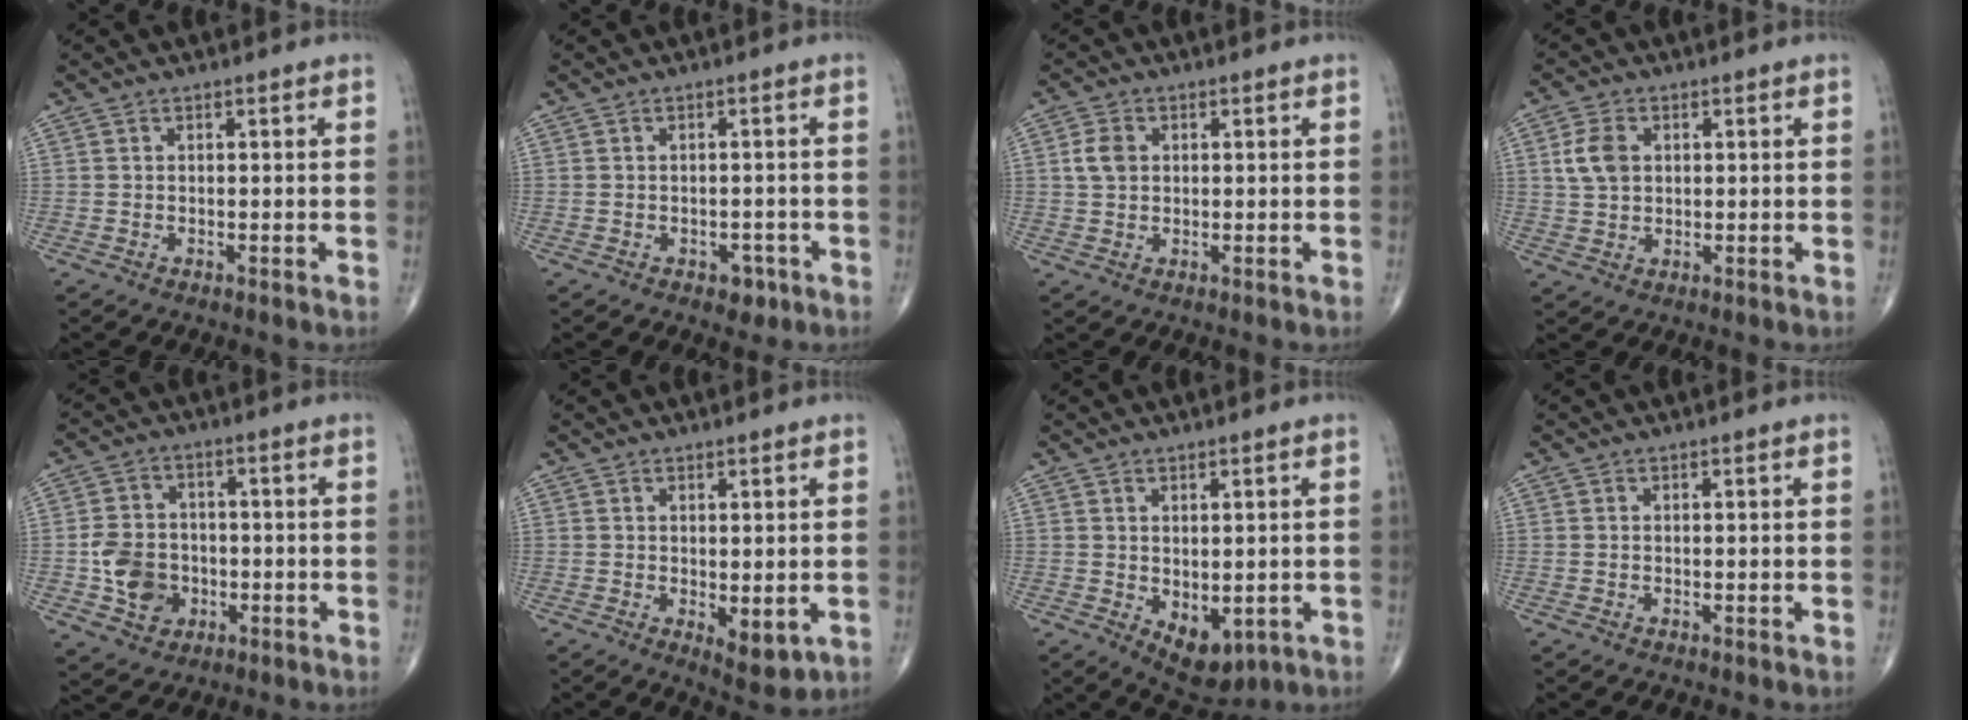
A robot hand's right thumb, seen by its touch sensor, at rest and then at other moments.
{"total": 2.6, "force": [-1.4, 1.8, 1.2], "torque": [0.001, 0.006, -0.016]}
{"total": 3.7, "force": [0.7, 2.8, 2.3], "torque": [-0.041, 0.001, 0.013]}
{"total": 5.7, "force": [1.2, 4.4, 3.5], "torque": [-0.057, -0.002, 0.021]}
{"total": 9.1, "force": [-2.0, 7.5, 4.8], "torque": [-0.059, 0.012, -0.033]}
{"total": 4.8, "force": [-0.7, 2.1, 4.3], "torque": [-0.046, -0.016, -0.002]}
{"total": 6.8, "force": [-1.4, 3.9, 5.3], "torque": [-0.056, -0.005, -0.001]}
{"total": 0.0}